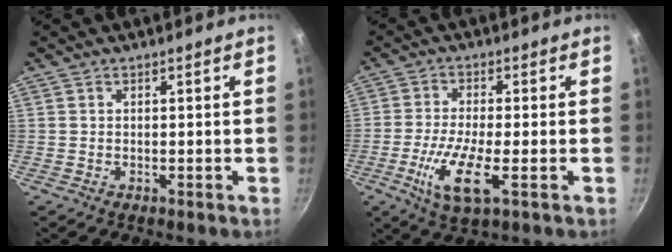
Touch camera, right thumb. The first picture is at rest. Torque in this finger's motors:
{"motor_torque": [1.13, 0.72, 1.00, -0.37, 0.24]}